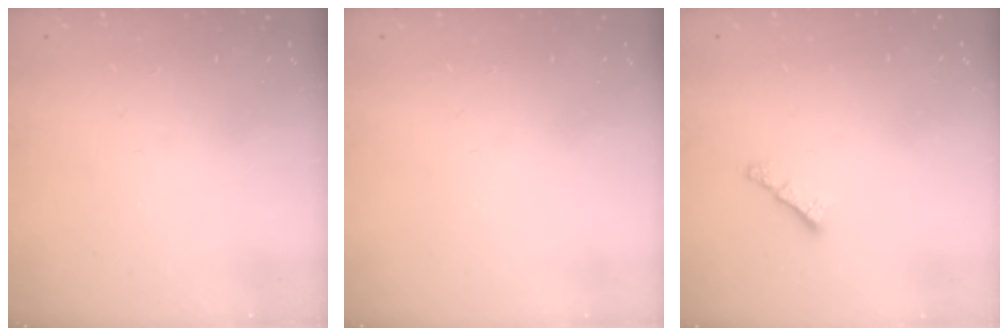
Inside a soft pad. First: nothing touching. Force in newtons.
{"total": 0.0}
{"total": 0.8, "press": 0.7, "slide": 0.4}